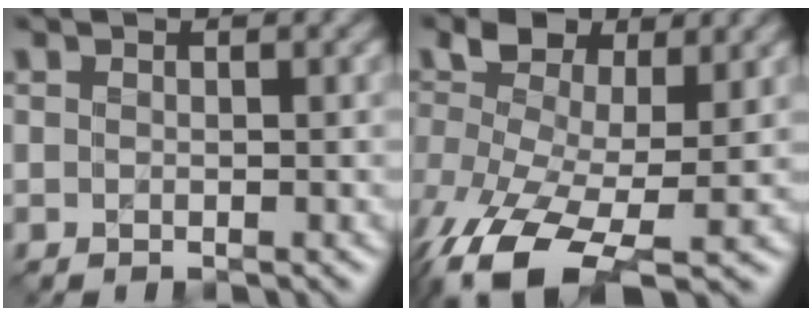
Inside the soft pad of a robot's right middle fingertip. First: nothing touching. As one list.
[{"total": 8.6, "force": [-1.7, 4.8, 6.9], "torque": [-0.156, 0.001, -0.044]}]